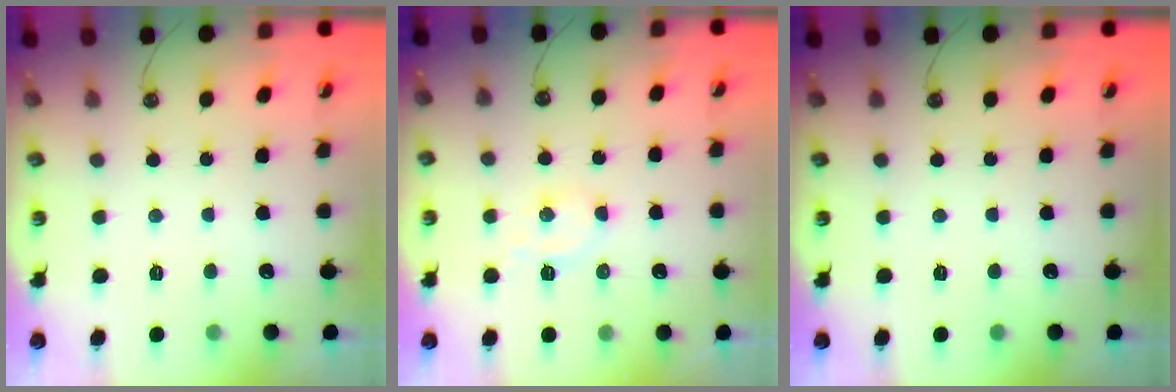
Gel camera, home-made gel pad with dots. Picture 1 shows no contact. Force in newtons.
{"total": 5.4, "press": 5.4, "slide": 0.8}
{"total": 0.0}